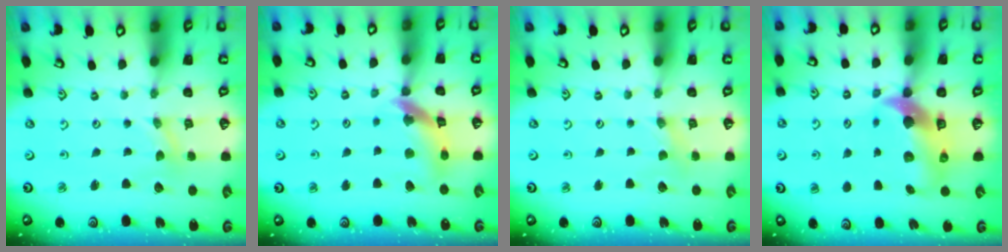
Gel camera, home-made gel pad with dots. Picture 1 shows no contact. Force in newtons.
{"total": 13.5, "press": 13.4, "slide": 1.6}
{"total": 1.2, "press": 1.1, "slide": 0.2}
{"total": 11.3, "press": 11.2, "slide": 1.8}